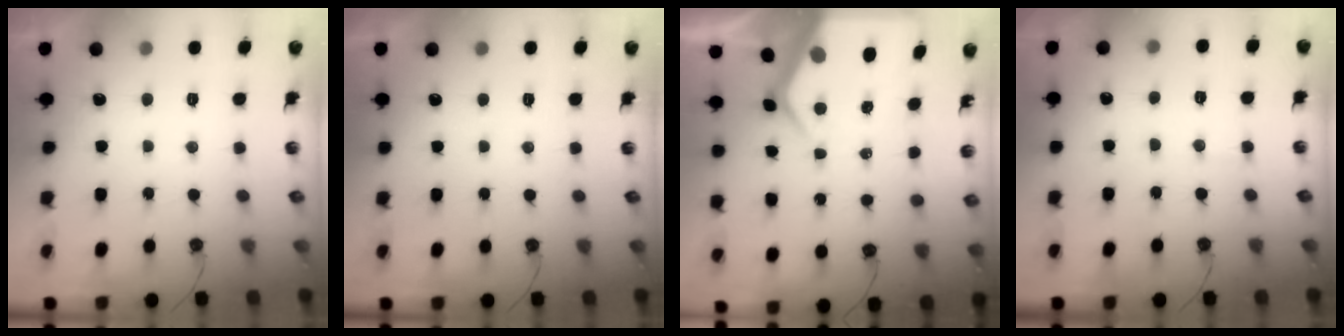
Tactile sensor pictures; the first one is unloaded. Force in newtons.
{"total": 0.0}
{"total": 8.8, "press": 8.8, "slide": 0.9}
{"total": 3.7, "press": 3.6, "slide": 0.5}